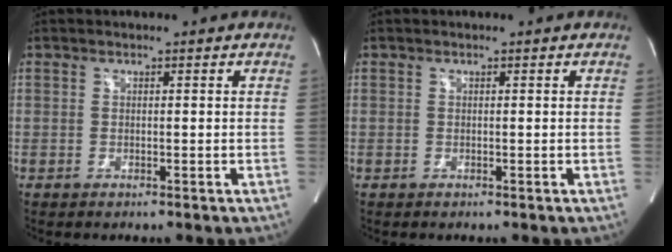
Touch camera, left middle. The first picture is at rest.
{"total": 0.0}